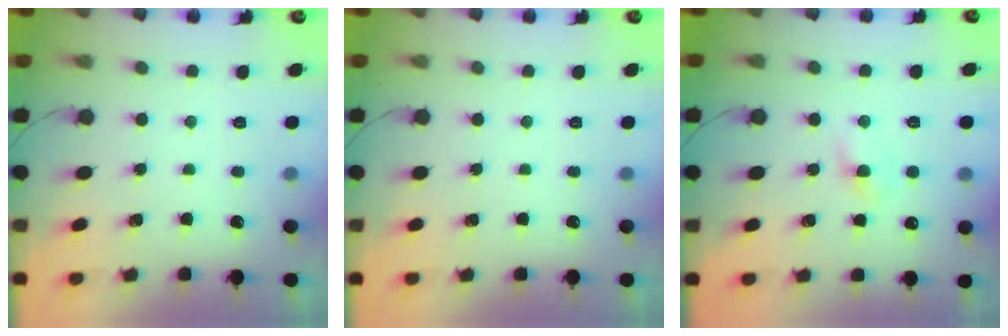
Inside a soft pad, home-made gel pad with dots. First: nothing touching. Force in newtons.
{"total": 0.0}
{"total": 2.7, "press": 2.5, "slide": 1.0}